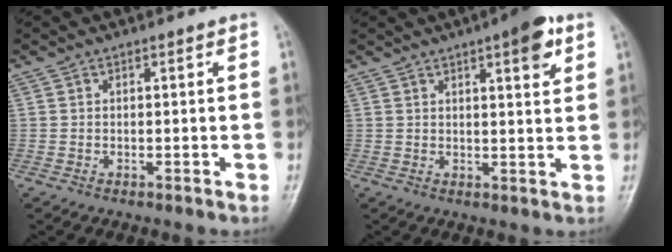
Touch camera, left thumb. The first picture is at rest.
{"total": 6.9, "force": [3.7, 1.8, 5.6], "torque": [-0.066, -0.014, 0.047]}